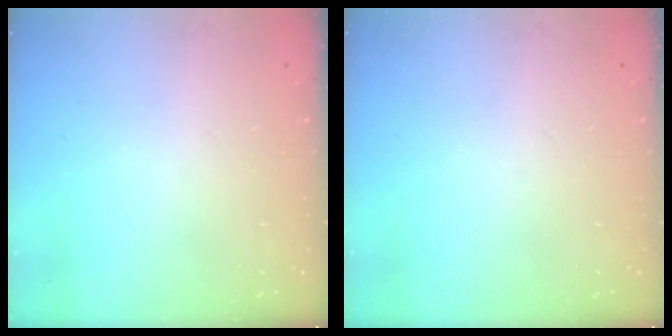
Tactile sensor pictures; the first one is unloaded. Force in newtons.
{"total": 0.0}